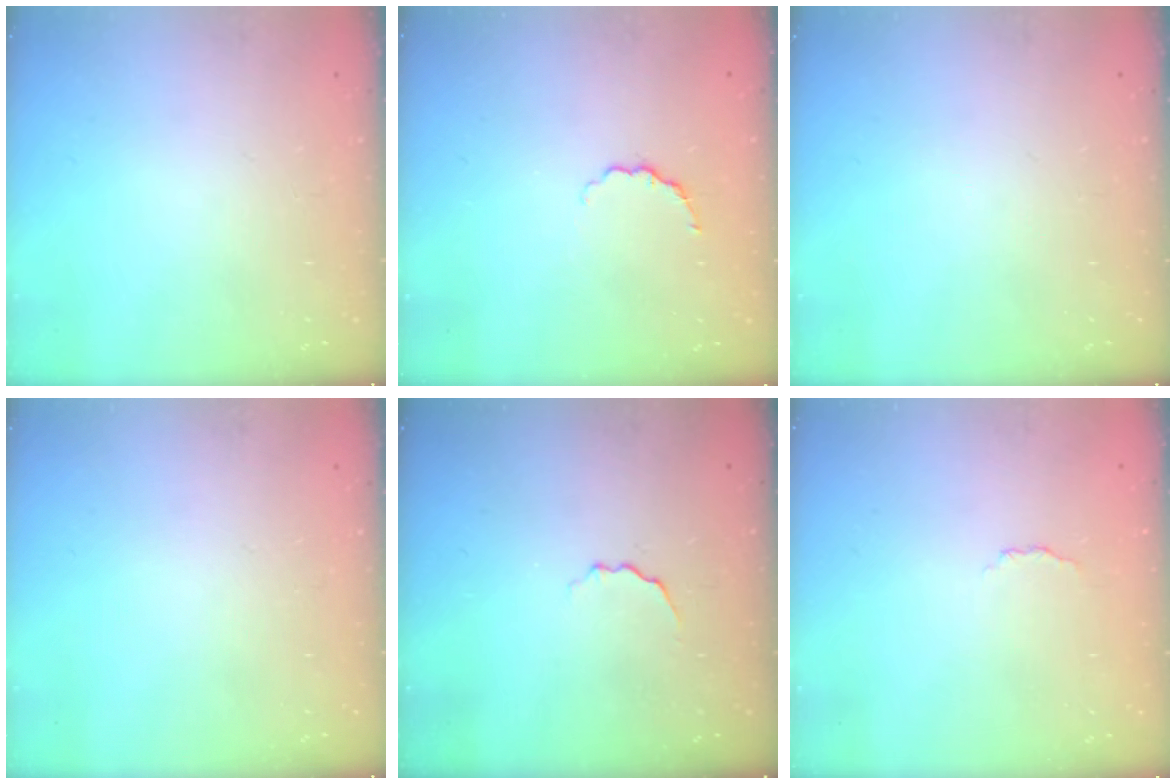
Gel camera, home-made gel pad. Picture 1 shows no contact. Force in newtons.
{"total": 3.3, "press": 3.1, "slide": 1.0}
{"total": 0.0}
{"total": 0.0}
{"total": 3.0, "press": 2.9, "slide": 0.7}
{"total": 2.9, "press": 2.8, "slide": 0.7}